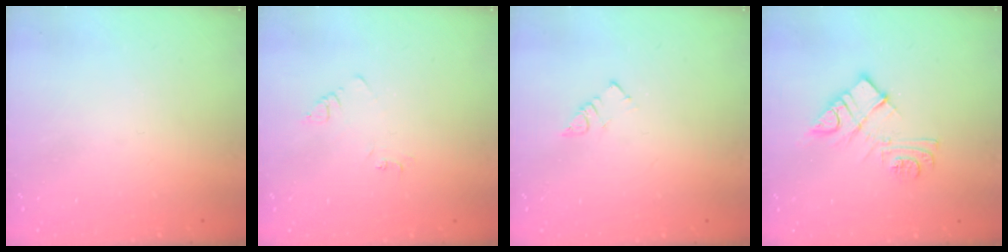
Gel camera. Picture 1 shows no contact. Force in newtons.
{"total": 3.0, "press": 3.0, "slide": 0.4}
{"total": 2.5, "press": 2.5, "slide": 0.1}
{"total": 11.1, "press": 11.1, "slide": 0.5}